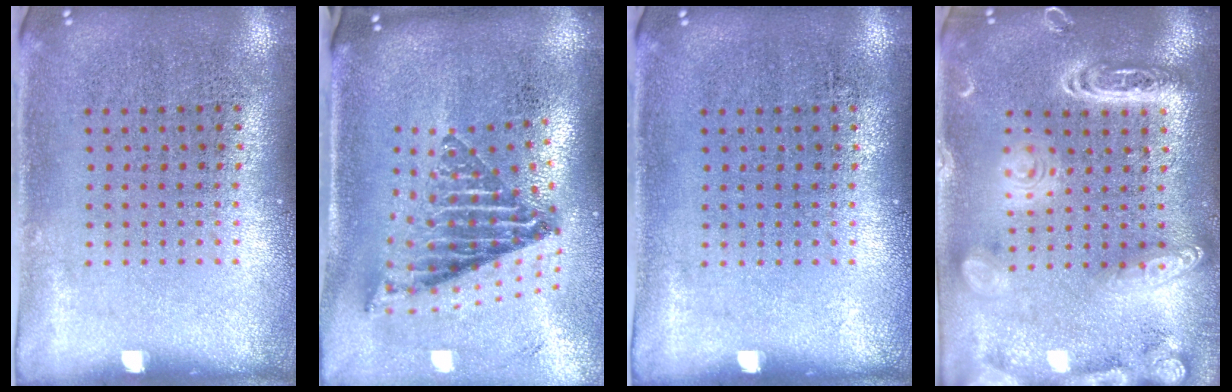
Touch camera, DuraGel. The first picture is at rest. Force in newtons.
{"total": 2.3, "press": 1.5, "slide": 1.7}
{"total": 0.0}
{"total": 3.8, "press": 3.8, "slide": 0.3}